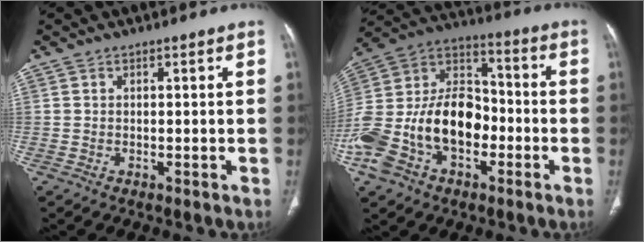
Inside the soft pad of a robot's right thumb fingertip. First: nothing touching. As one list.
[{"total": 23.3, "force": [-6.2, 15.4, 16.4], "torque": [-0.329, 0.058, -0.109]}]